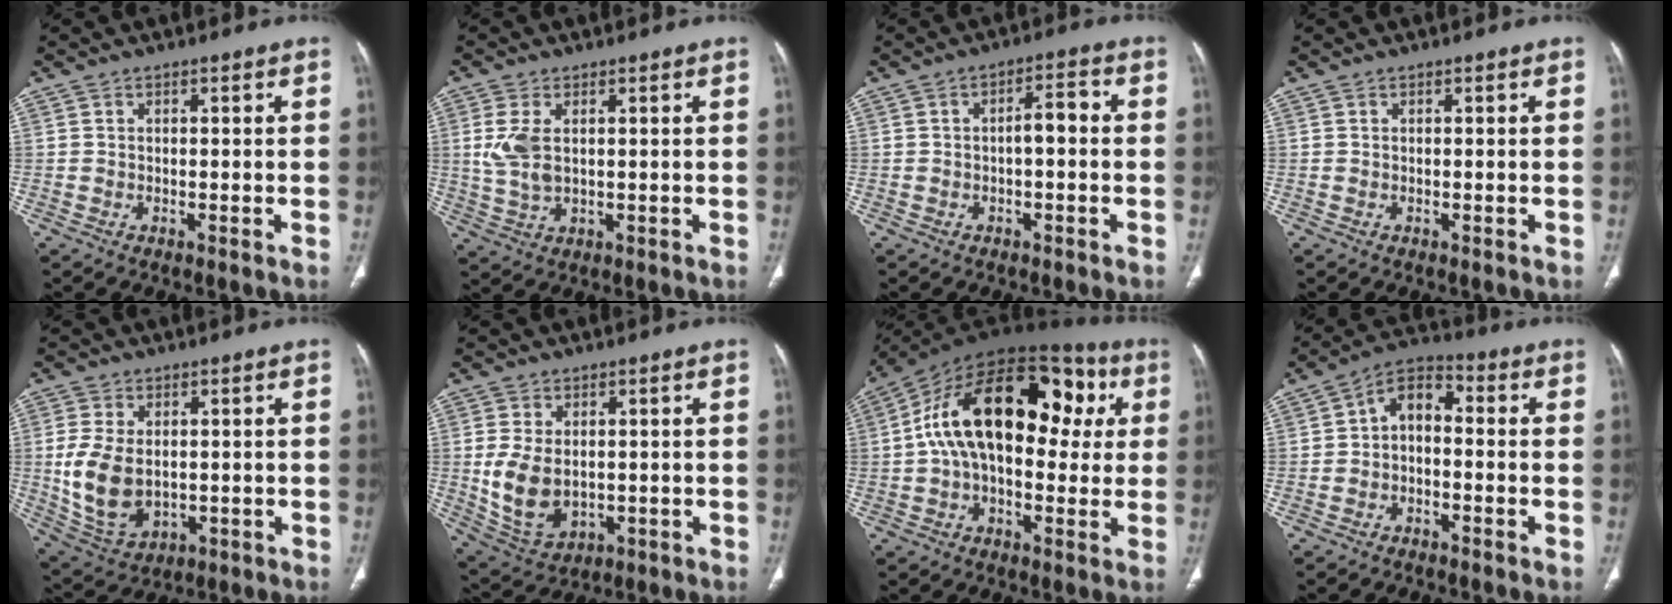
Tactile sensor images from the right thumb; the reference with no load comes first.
{"total": 6.1, "force": [1.2, 3.3, 5.0], "torque": [-0.119, -0.004, 0.029]}
{"total": 4.0, "force": [-0.4, 1.6, 3.6], "torque": [-0.051, 0.019, -0.011]}
{"total": 0.0}
{"total": 11.4, "force": [0.0, 7.5, 8.6], "torque": [-0.169, -0.011, 0.019]}
{"total": 9.8, "force": [0.0, 6.5, 7.3], "torque": [-0.137, -0.012, 0.019]}
{"total": 24.5, "force": [4.3, 13.9, 19.6], "torque": [-0.298, 0.057, 0.055]}
{"total": 7.0, "force": [-0.8, 4.4, 5.4], "torque": [-0.077, 0.034, -0.029]}